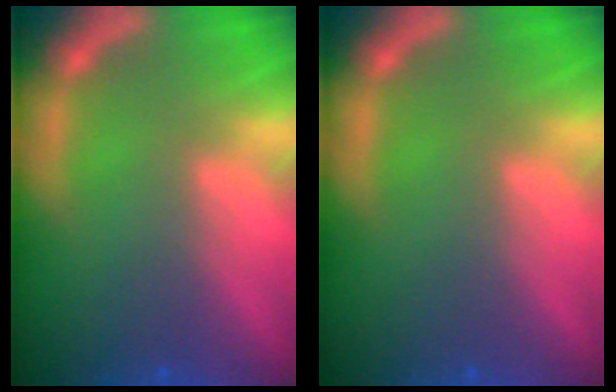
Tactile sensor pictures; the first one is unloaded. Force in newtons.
{"total": 0.0}